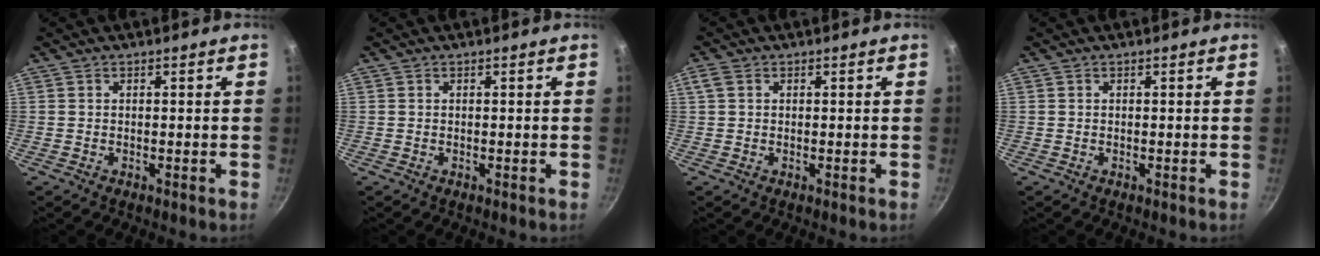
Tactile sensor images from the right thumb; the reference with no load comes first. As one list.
[{"total": 0.0}, {"total": 2.0, "force": [0.7, 1.4, 1.2], "torque": [-0.025, 0.005, 0.015]}, {"total": 0.0}]